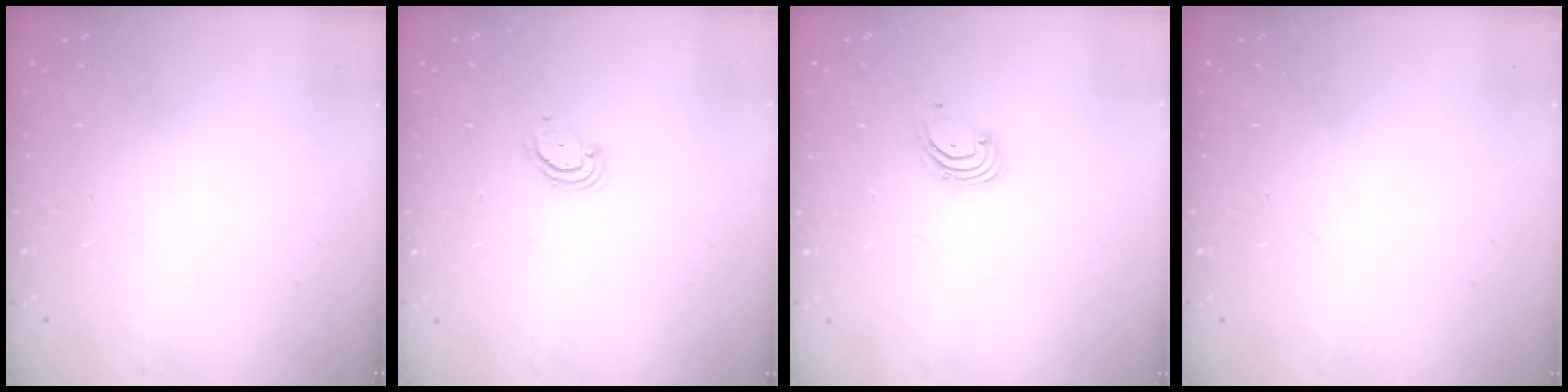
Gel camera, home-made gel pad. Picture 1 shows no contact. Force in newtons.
{"total": 3.2, "press": 3.2, "slide": 0.3}
{"total": 1.8, "press": 1.8, "slide": 0.2}
{"total": 0.0}